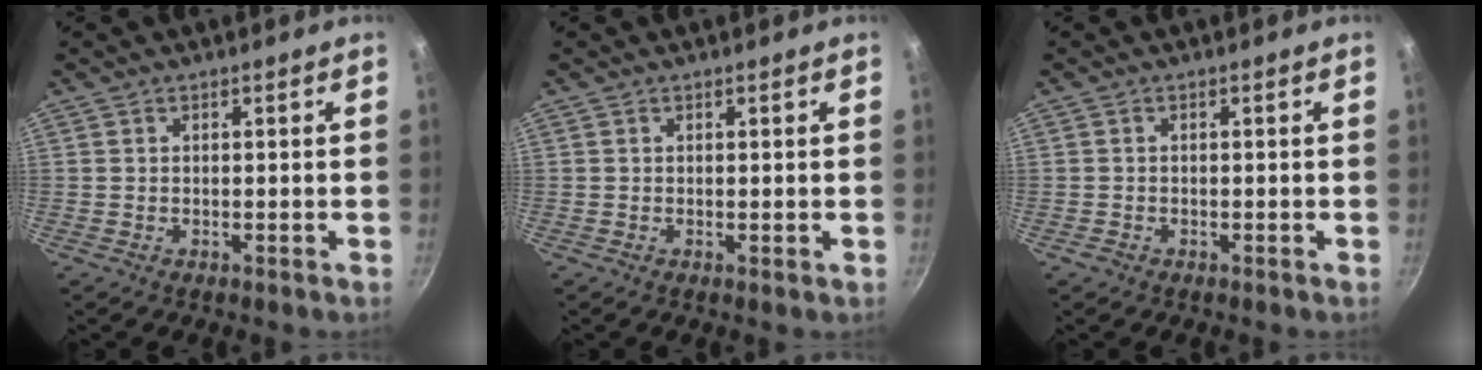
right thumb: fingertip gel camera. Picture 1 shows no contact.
{"total": 0.0}
{"total": 0.7, "force": [-0.5, 0.5, 0.1], "torque": [-0.004, 0.002, -0.008]}